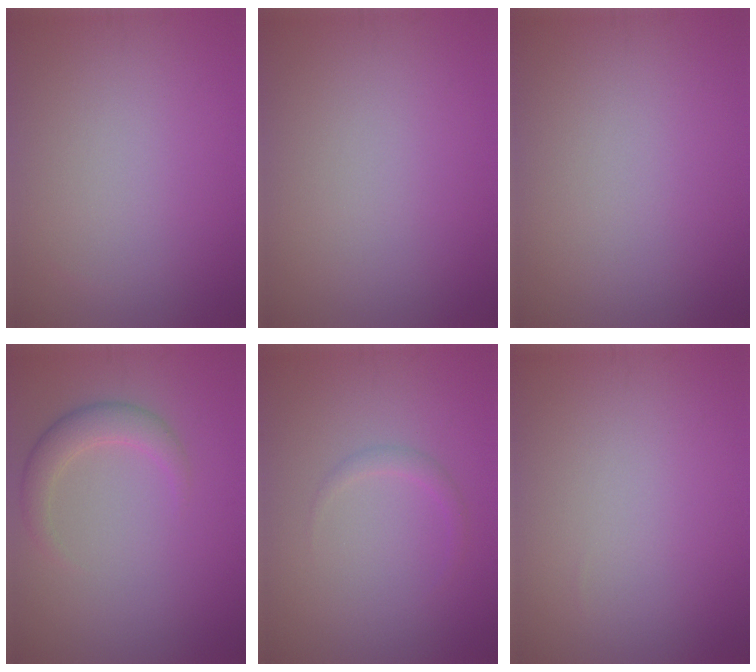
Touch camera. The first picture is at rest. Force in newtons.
{"total": 0.0}
{"total": 0.0}
{"total": 2.6, "press": 2.6, "slide": 0.2}
{"total": 1.0, "press": 1.0, "slide": 0.1}
{"total": 0.0}